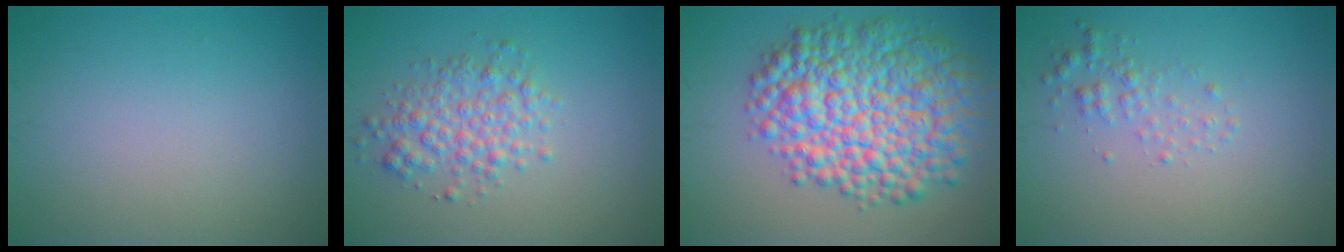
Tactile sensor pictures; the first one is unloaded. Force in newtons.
{"total": 3.5, "press": 3.5, "slide": 0.1}
{"total": 11.6, "press": 11.5, "slide": 0.3}
{"total": 1.7, "press": 1.7, "slide": 0.0}